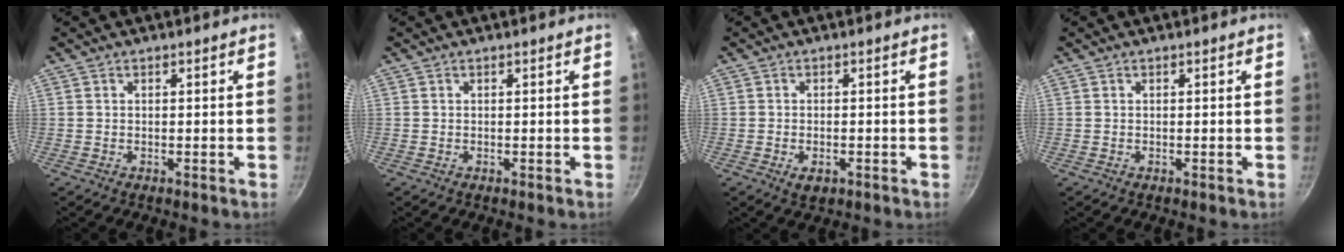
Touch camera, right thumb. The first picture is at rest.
{"total": 0.0}
{"total": 2.8, "force": [-1.2, 1.6, 2.0], "torque": [-0.031, 0.002, -0.016]}
{"total": 0.0}